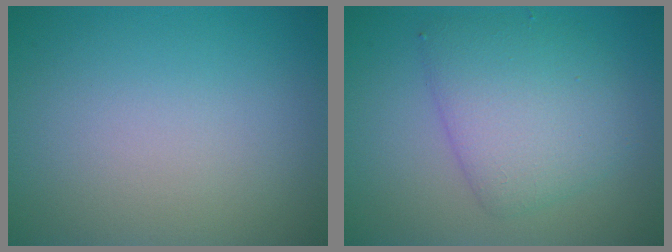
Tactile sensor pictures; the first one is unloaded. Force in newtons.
{"total": 5.1, "press": 5.1, "slide": 0.1}